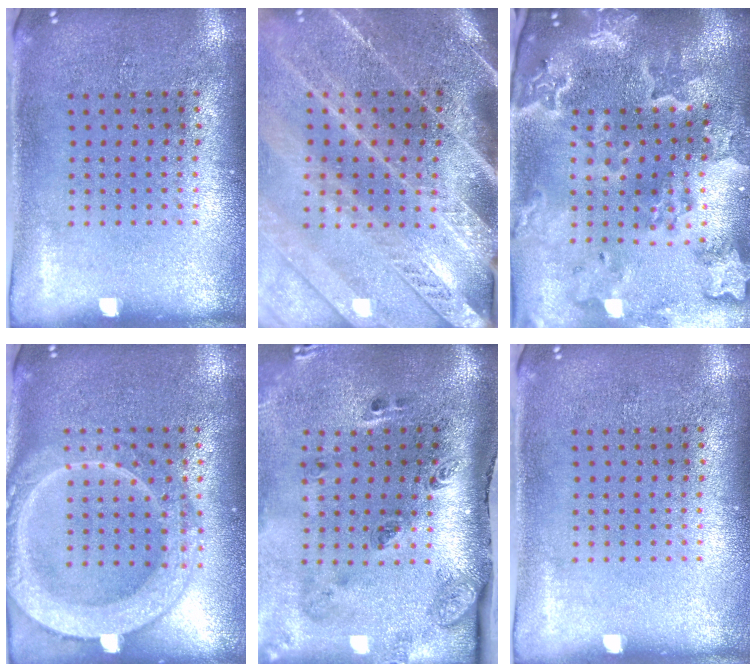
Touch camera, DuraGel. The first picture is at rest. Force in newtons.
{"total": 3.6, "press": 3.1, "slide": 1.9}
{"total": 4.4, "press": 3.6, "slide": 2.5}
{"total": 4.1, "press": 4.1, "slide": 0.6}
{"total": 3.4, "press": 2.0, "slide": 2.7}
{"total": 0.0}